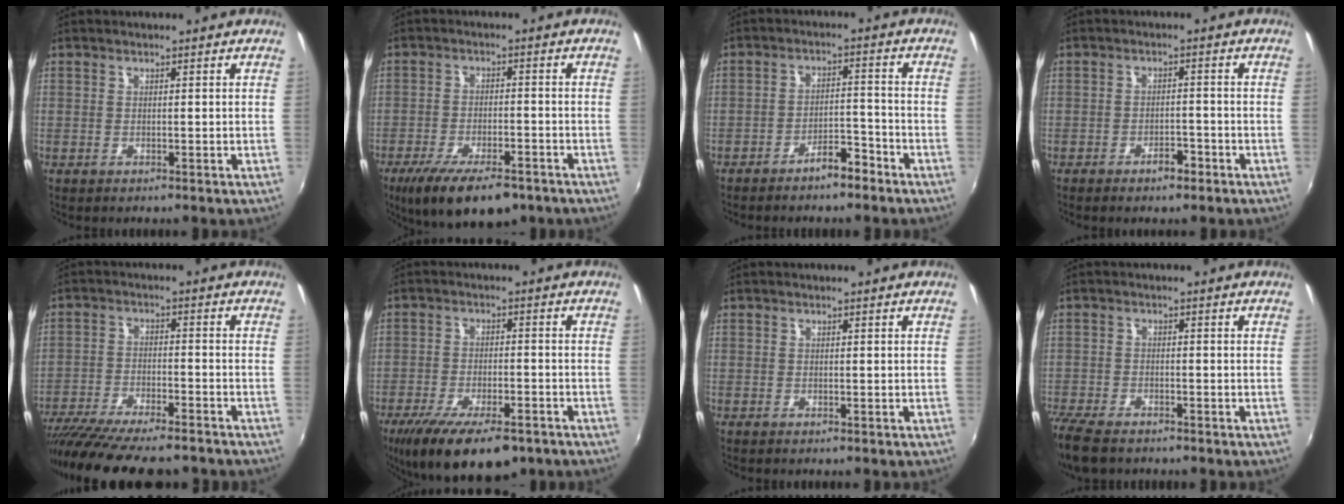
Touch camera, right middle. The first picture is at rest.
{"total": 14.0, "force": [-9.7, 4.8, 8.9], "torque": [-0.179, -0.034, -0.151]}
{"total": 5.0, "force": [-4.1, 1.3, 2.6], "torque": [-0.052, 0.011, -0.058]}
{"total": 3.1, "force": [-2.3, 1.2, 1.8], "torque": [-0.036, 0.002, -0.031]}
{"total": 19.4, "force": [-16.5, 3.7, 9.6], "torque": [-0.185, -0.044, -0.260]}
{"total": 16.5, "force": [-11.2, 6.1, 10.5], "torque": [-0.210, -0.039, -0.172]}
{"total": 0.0}
{"total": 8.3, "force": [-6.7, 2.9, 3.9], "torque": [-0.114, -0.035, -0.129]}